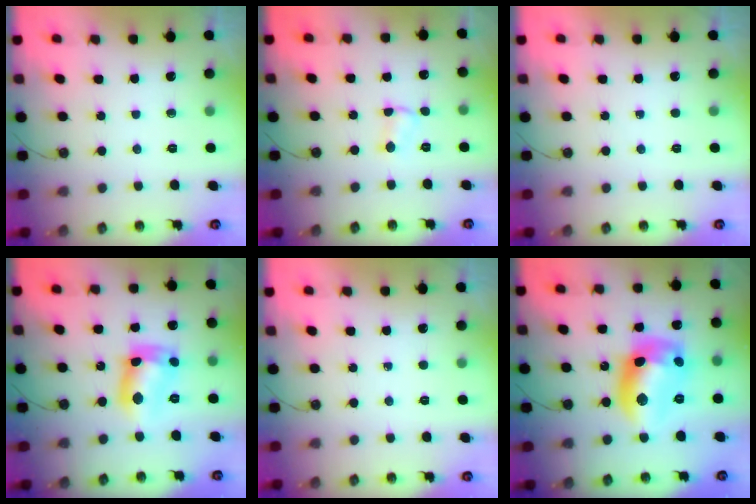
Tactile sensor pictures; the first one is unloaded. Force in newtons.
{"total": 2.9, "press": 2.9, "slide": 0.5}
{"total": 0.0}
{"total": 13.4, "press": 13.4, "slide": 0.9}
{"total": 0.0}
{"total": 17.5, "press": 17.5, "slide": 1.1}